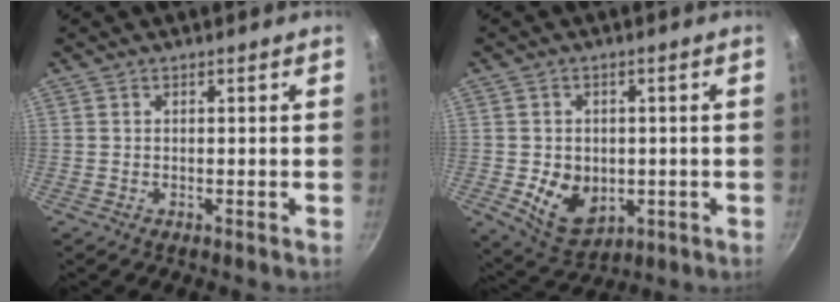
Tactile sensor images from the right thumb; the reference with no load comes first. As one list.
[{"total": 9.2, "force": [-1.7, 6.8, 6.0], "torque": [-0.075, -0.004, -0.010]}]